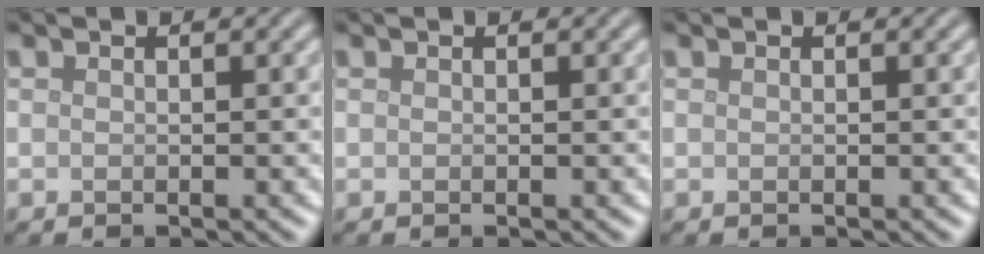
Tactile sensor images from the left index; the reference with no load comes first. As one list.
[{"total": 0.0}, {"total": 0.0}]